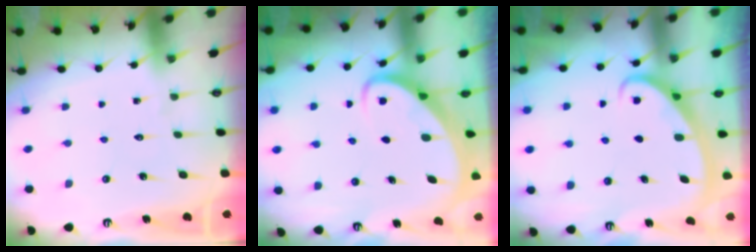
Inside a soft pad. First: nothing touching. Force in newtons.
{"total": 3.0, "press": 3.0, "slide": 0.4}
{"total": 2.7, "press": 2.7, "slide": 0.4}